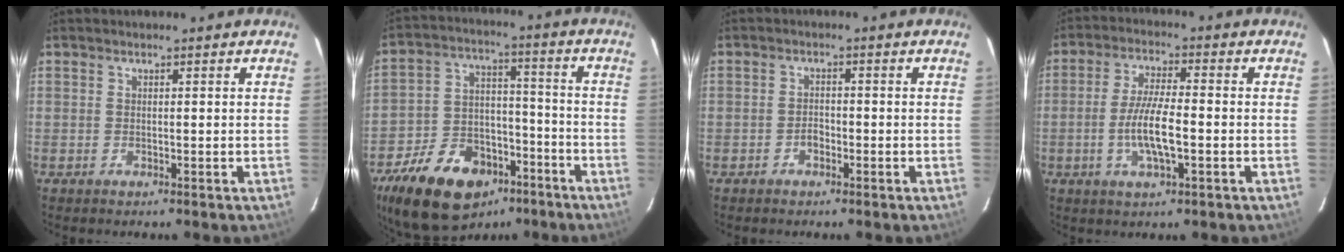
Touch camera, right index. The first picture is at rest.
{"total": 21.0, "force": [-13.3, 12.4, 10.6], "torque": [-0.229, 0.023, -0.202]}
{"total": 1.8, "force": [-1.1, 1.2, 0.8], "torque": [-0.016, 0.005, -0.018]}
{"total": 8.2, "force": [-2.1, 1.8, 7.7], "torque": [-0.152, -0.003, -0.041]}